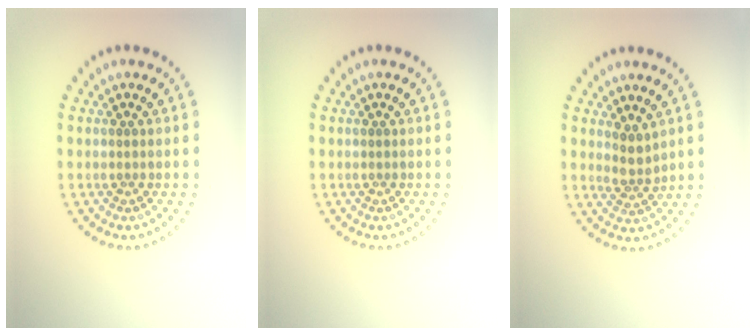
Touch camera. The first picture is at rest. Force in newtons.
{"total": 0.0}
{"total": 2.0, "press": 1.5, "slide": 1.4}